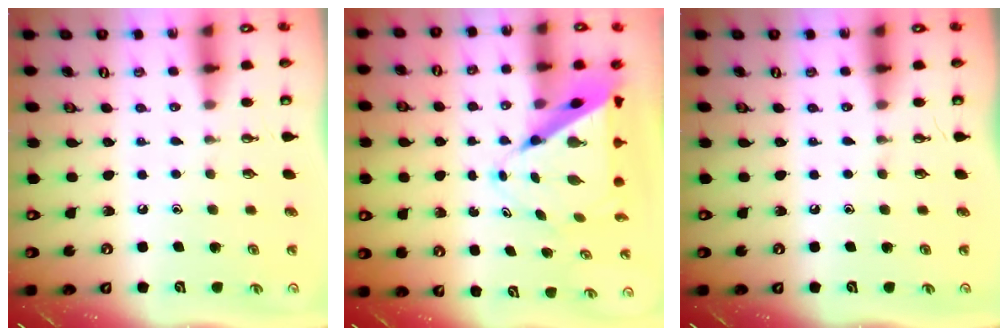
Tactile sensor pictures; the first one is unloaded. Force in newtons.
{"total": 9.9, "press": 9.9, "slide": 0.7}
{"total": 0.0}